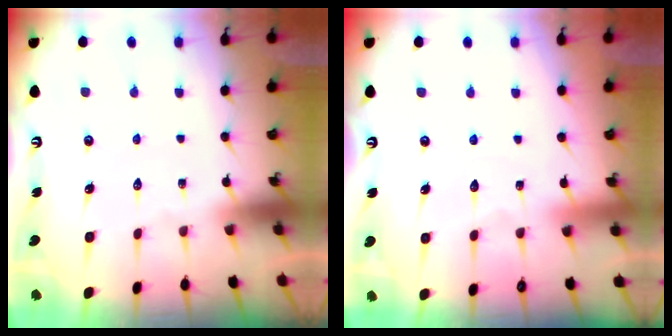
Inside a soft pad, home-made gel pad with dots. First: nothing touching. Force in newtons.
{"total": 5.2, "press": 5.2, "slide": 0.3}